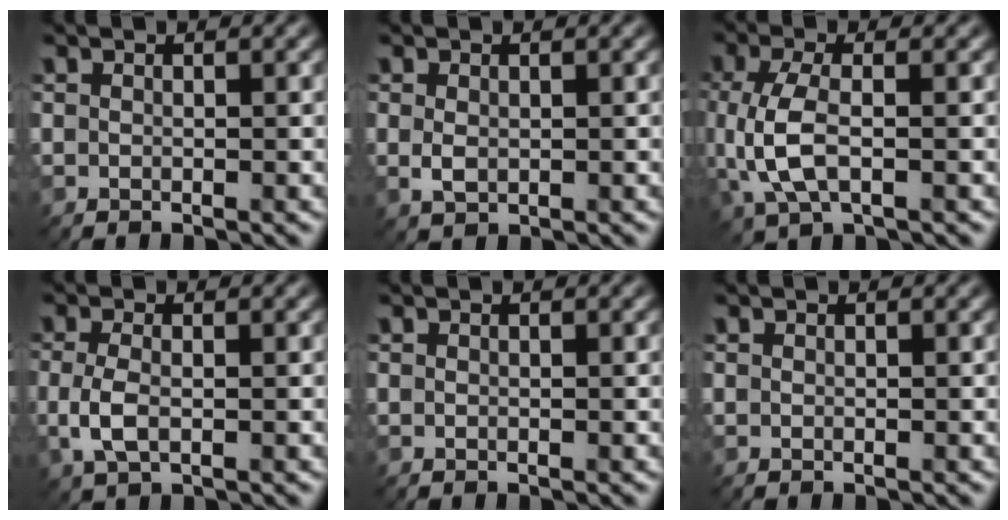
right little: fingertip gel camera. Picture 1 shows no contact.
{"total": 1.3, "force": [0.1, 0.9, 1.0], "torque": [-0.024, -0.001, 0.005]}
{"total": 5.3, "force": [-0.4, 2.4, 4.7], "torque": [-0.115, -0.004, -0.007]}
{"total": 2.8, "force": [-0.5, 1.3, 2.5], "torque": [-0.062, -0.004, -0.012]}
{"total": 0.0}
{"total": 0.0}